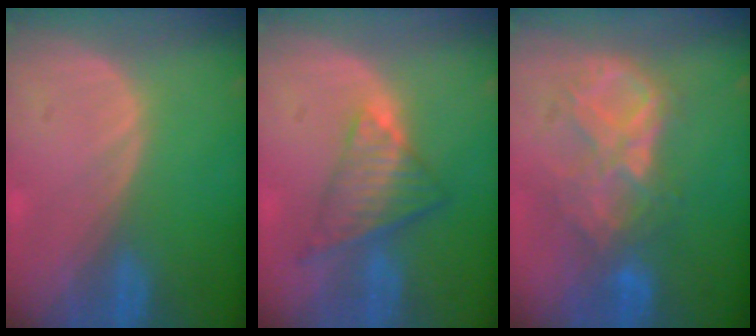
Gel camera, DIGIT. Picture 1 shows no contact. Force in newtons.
{"total": 7.6, "press": 6.2, "slide": 4.3}
{"total": 8.8, "press": 7.7, "slide": 4.2}